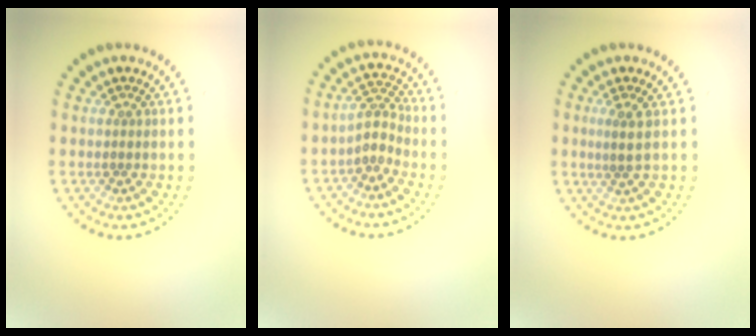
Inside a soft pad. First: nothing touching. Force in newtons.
{"total": 2.1, "press": 1.6, "slide": 1.4}
{"total": 1.6, "press": 1.2, "slide": 1.0}